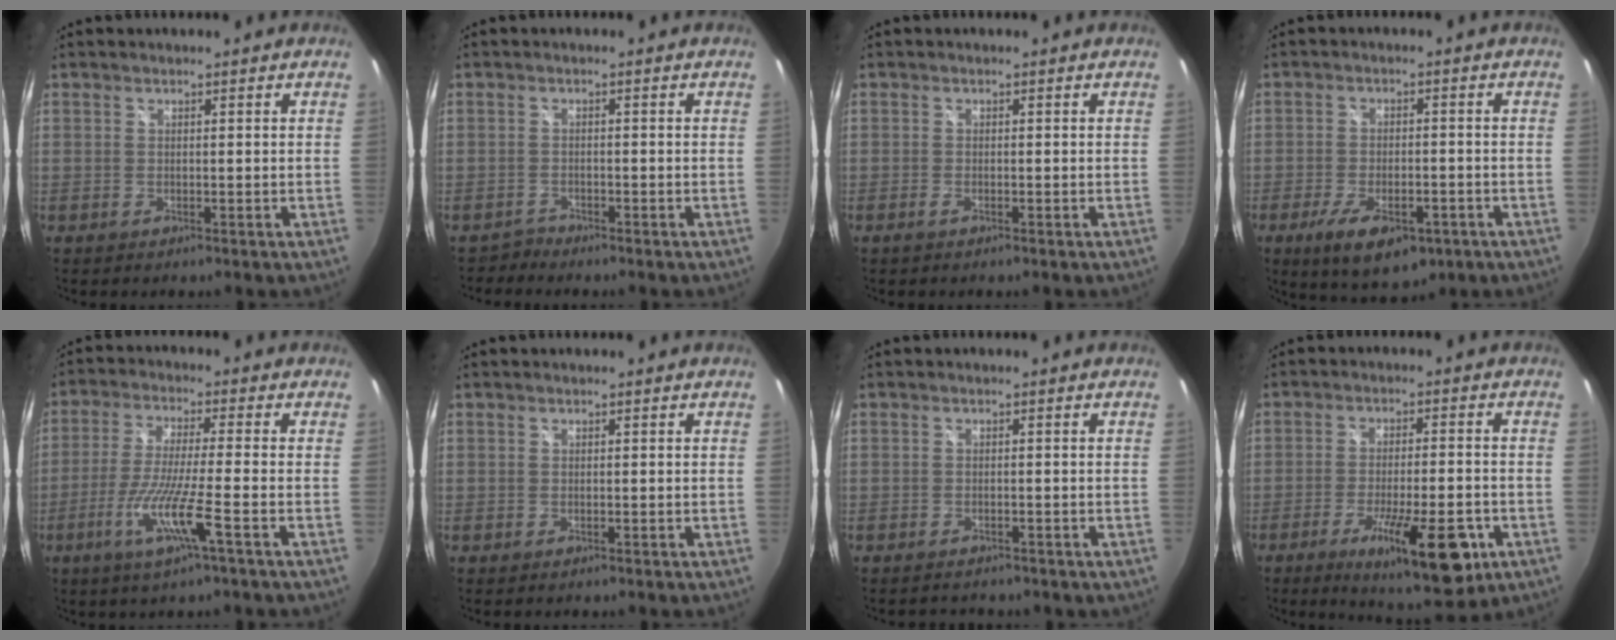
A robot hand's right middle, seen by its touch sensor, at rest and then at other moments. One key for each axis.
{"total": 1.1, "fx": -0.9, "fy": 0.2, "fz": -0.5, "tx": 0.012, "ty": 0.004, "tz": -0.018}
{"total": 0.9, "fx": -0.6, "fy": 0.1, "fz": 0.6, "tx": -0.014, "ty": -0.002, "tz": -0.013}
{"total": 10.9, "fx": -5.9, "fy": 4.7, "fz": 7.9, "tx": -0.157, "ty": -0.023, "tz": -0.085}
{"total": 9.7, "fx": -4.1, "fy": -0.5, "fz": 8.8, "tx": -0.181, "ty": -0.013, "tz": -0.076}
{"total": 0.0}
{"total": 3.5, "fx": -2.7, "fy": 1.7, "fz": 1.4, "tx": -0.021, "ty": -0.006, "tz": -0.029}
{"total": 14.9, "fx": -7.1, "fy": 3.8, "fz": 12.6, "tx": -0.211, "ty": -0.033, "tz": -0.098}